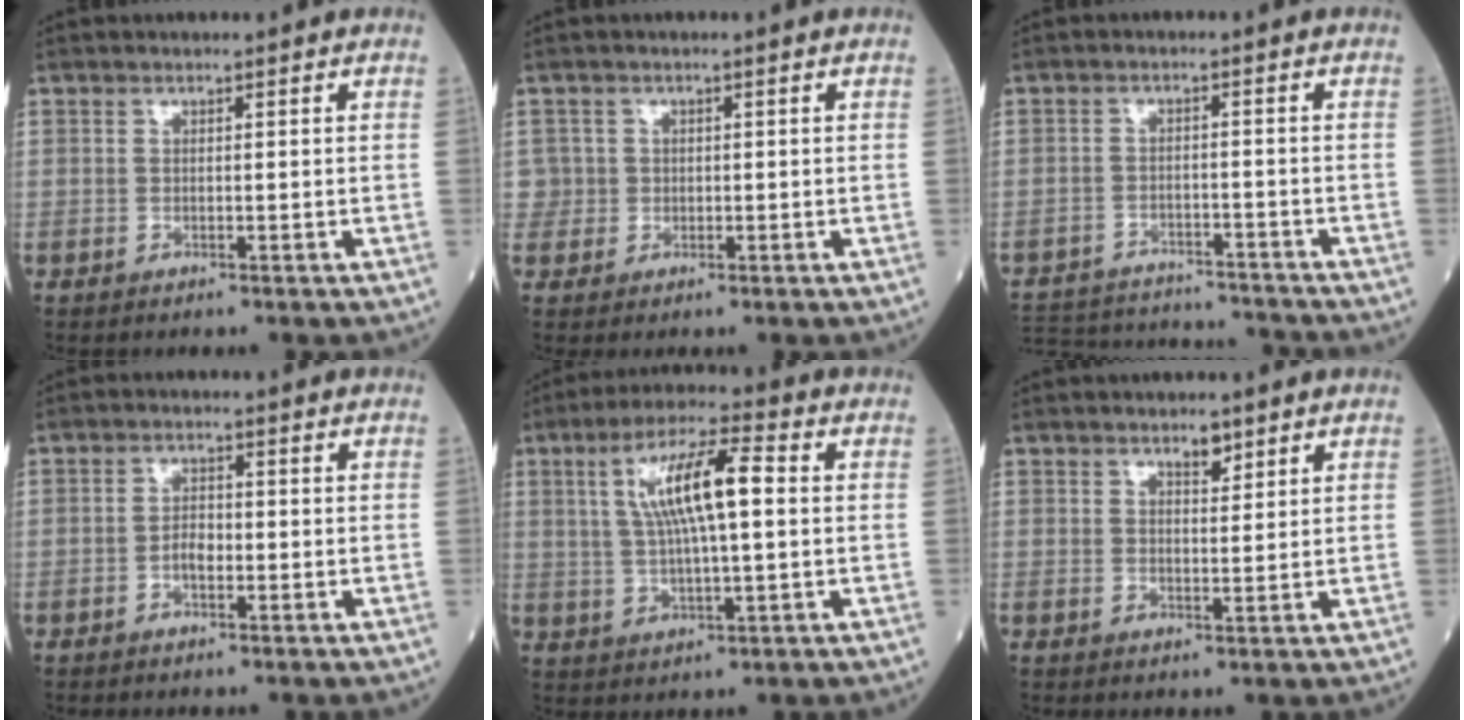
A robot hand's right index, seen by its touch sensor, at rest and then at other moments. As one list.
[{"total": 2.1, "force": [0.0, 2.1, -0.4], "torque": [0.022, 0.007, -0.005]}, {"total": 17.3, "force": [-16.2, 3.6, 4.9], "torque": [-0.119, -0.007, -0.228]}, {"total": 2.2, "force": [-0.8, 1.1, 1.7], "torque": [-0.030, 0.005, -0.016]}, {"total": 11.0, "force": [2.1, 2.1, 10.5], "torque": [-0.200, 0.019, 0.039]}, {"total": 2.3, "force": [1.7, 0.8, 1.3], "torque": [-0.024, -0.002, 0.029]}]